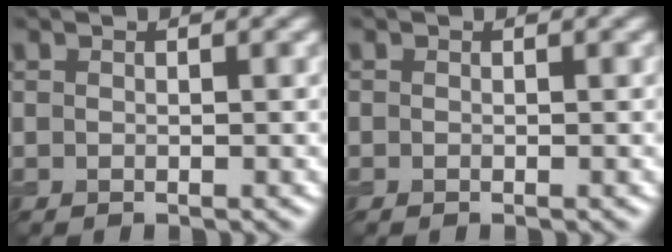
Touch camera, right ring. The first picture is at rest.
{"total": 0.0}